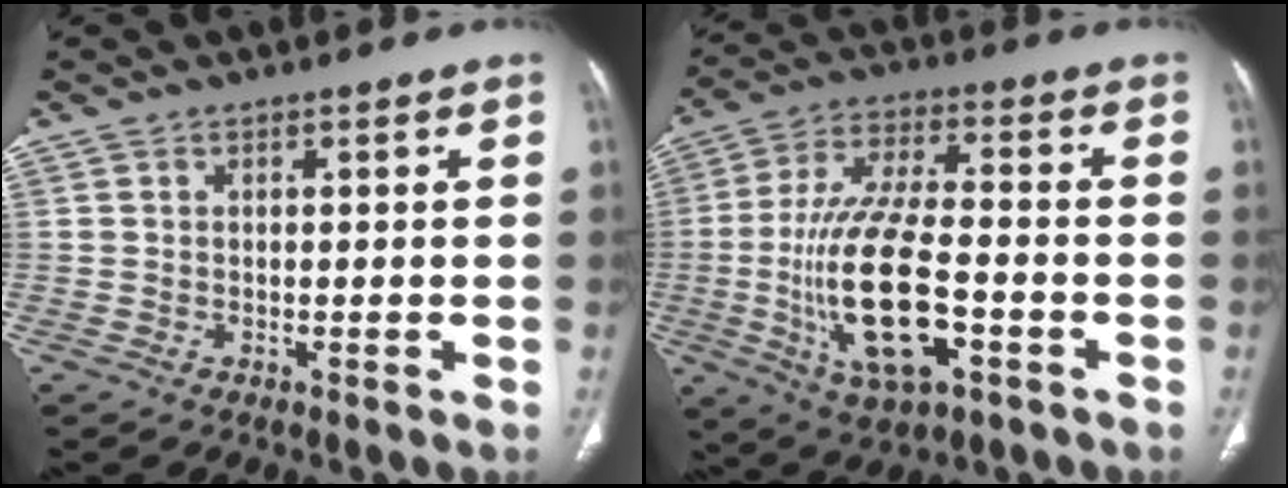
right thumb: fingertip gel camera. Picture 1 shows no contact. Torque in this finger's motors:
{"motor_torque": [2.76, 2.25, 2.34, -0.42, 0.31]}